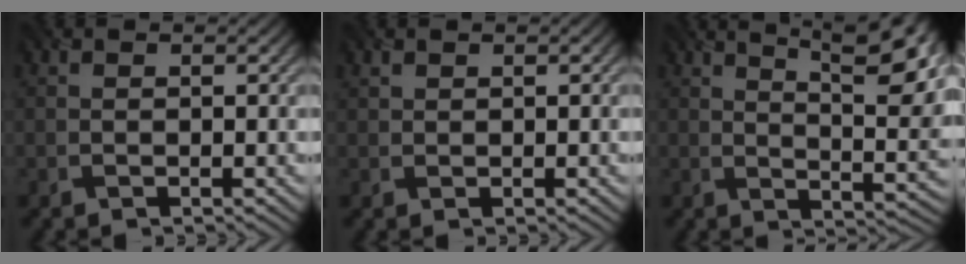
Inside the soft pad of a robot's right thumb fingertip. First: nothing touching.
{"total": 0.8, "force": [0.7, 0.3, 0.2], "torque": [-0.008, 0.003, 0.017]}
{"total": 13.2, "force": [7.1, 3.7, 10.5], "torque": [-0.143, 0.011, 0.102]}